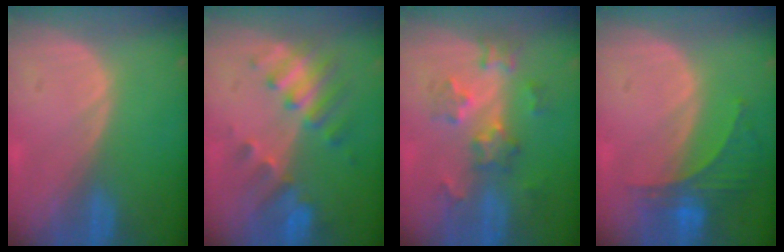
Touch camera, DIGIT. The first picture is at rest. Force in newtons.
{"total": 7.8, "press": 6.9, "slide": 3.7}
{"total": 6.5, "press": 6.0, "slide": 2.3}
{"total": 6.1, "press": 5.7, "slide": 2.1}